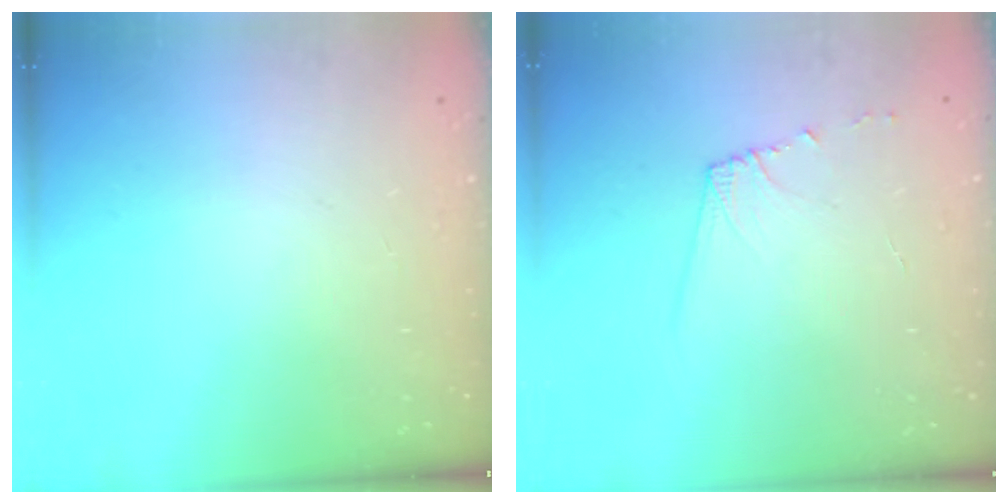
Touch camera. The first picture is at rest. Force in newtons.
{"total": 6.1, "press": 6.1, "slide": 0.6}